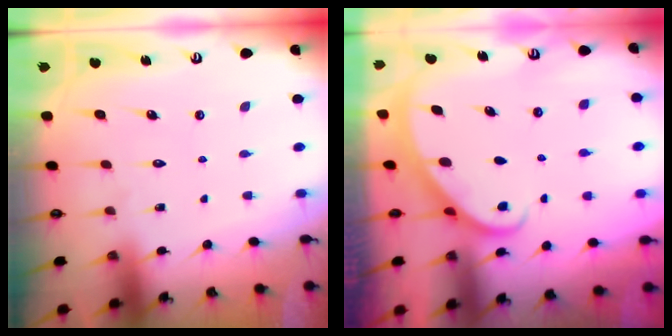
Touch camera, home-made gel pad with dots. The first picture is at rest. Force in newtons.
{"total": 2.3, "press": 2.3, "slide": 0.1}